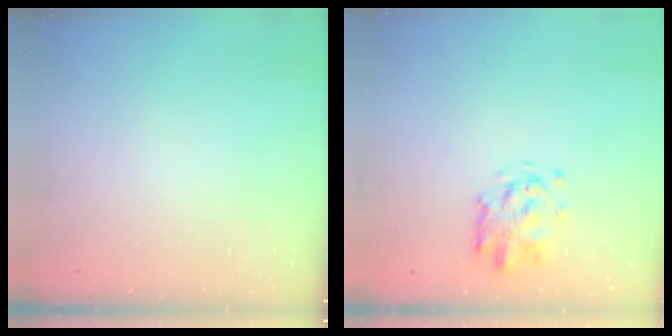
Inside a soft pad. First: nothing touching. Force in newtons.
{"total": 3.5, "press": 3.5, "slide": 0.3}